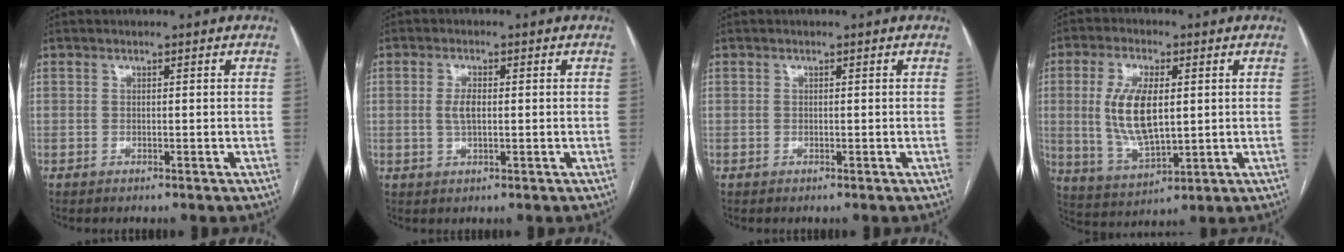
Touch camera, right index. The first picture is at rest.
{"total": 2.8, "force": [0.1, 1.1, 2.6], "torque": [-0.055, 0.003, 0.003]}
{"total": 0.0}
{"total": 10.9, "force": [1.2, 4.4, 10.0], "torque": [-0.214, 0.001, 0.030]}